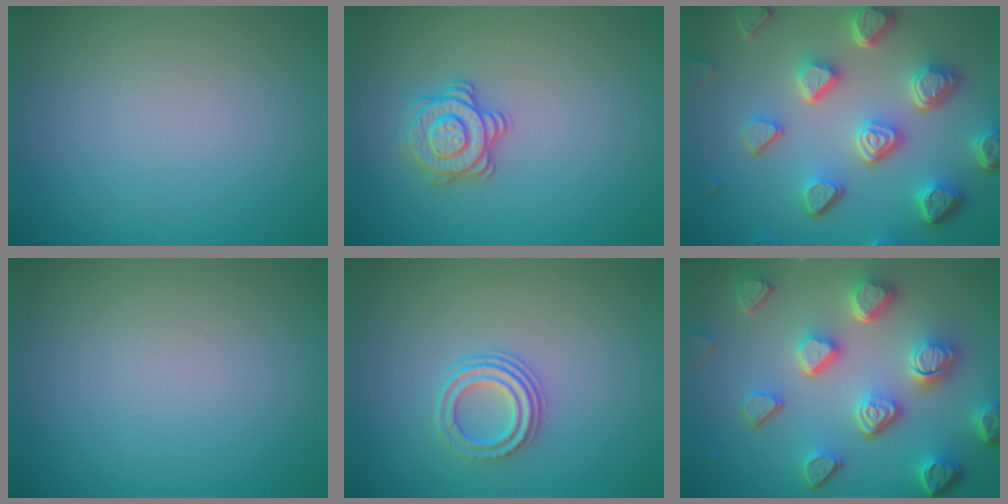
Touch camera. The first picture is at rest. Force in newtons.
{"total": 2.8, "press": 2.7, "slide": 0.7}
{"total": 7.5, "press": 5.7, "slide": 4.9}
{"total": 0.0}
{"total": 2.8, "press": 2.2, "slide": 1.8}
{"total": 7.1, "press": 5.4, "slide": 4.6}